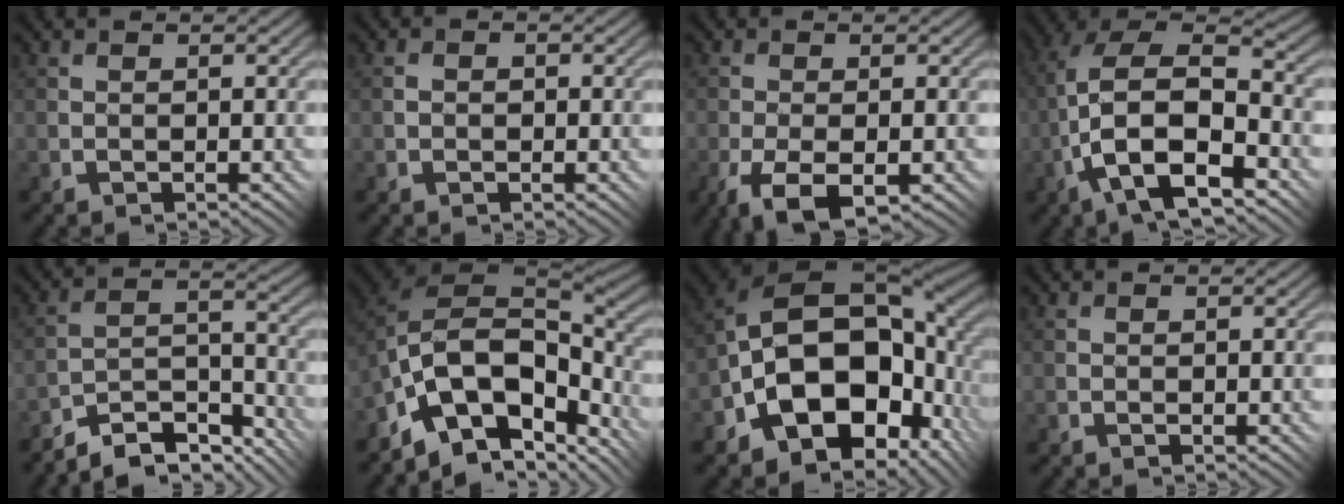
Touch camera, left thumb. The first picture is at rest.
{"total": 1.1, "force": [-0.1, 1.0, 0.5], "torque": [-0.004, 0.003, -0.004]}
{"total": 6.4, "force": [-3.3, 2.8, 4.8], "torque": [-0.098, -0.015, -0.047]}
{"total": 14.3, "force": [-4.9, 7.0, 11.5], "torque": [-0.216, -0.007, -0.082]}
{"total": 8.2, "force": [-7.4, 1.6, 3.2], "torque": [-0.043, 0.011, -0.140]}
{"total": 13.9, "force": [-7.0, 7.8, 9.2], "torque": [-0.178, -0.028, -0.109]}
{"total": 16.4, "force": [-4.0, 11.0, 11.5], "torque": [-0.180, -0.008, -0.070]}
{"total": 0.0}